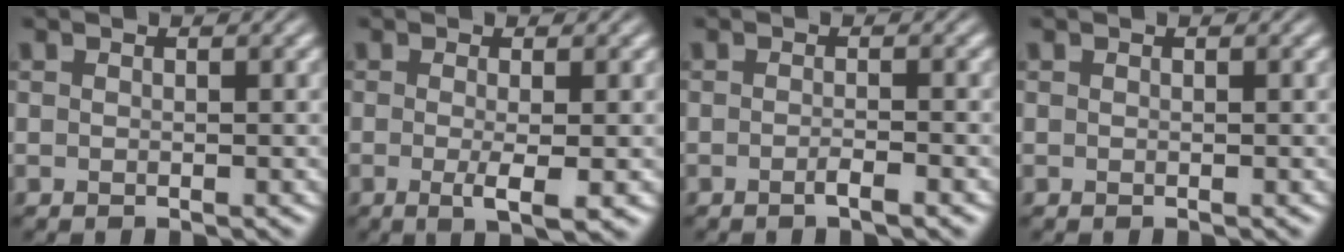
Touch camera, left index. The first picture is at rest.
{"total": 3.1, "force": [-0.6, 0.6, 3.0], "torque": [-0.052, -0.010, -0.009]}
{"total": 1.6, "force": [-0.8, 0.3, 1.4], "torque": [-0.019, 0.000, -0.018]}
{"total": 0.0}